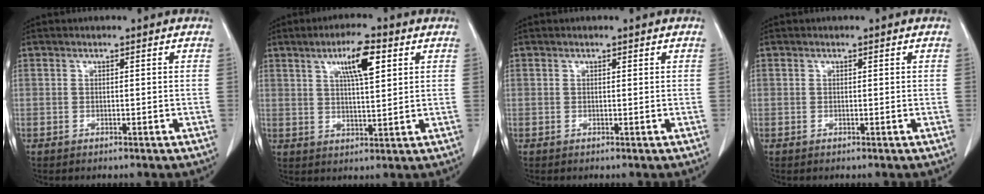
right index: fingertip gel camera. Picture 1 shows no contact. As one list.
[{"total": 7.6, "force": [3.4, 1.5, 6.6], "torque": [-0.114, 0.005, 0.057]}, {"total": 0.0}, {"total": 0.0}]